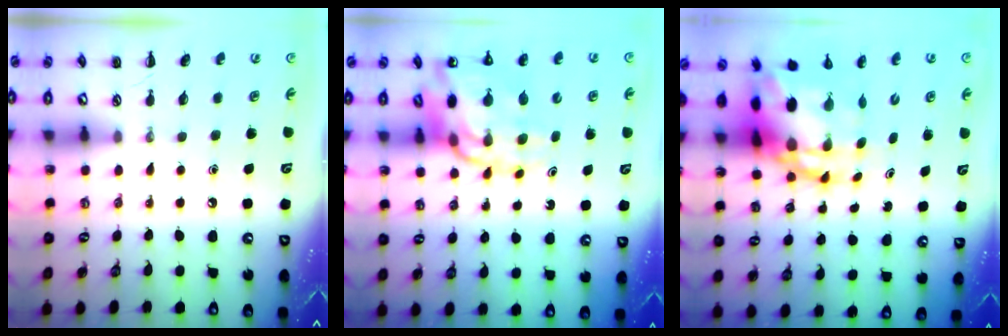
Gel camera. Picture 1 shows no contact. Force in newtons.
{"total": 14.6, "press": 14.0, "slide": 4.2}
{"total": 11.4, "press": 10.9, "slide": 3.2}